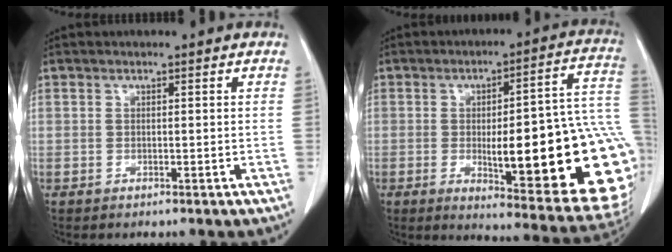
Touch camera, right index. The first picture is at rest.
{"total": 27.5, "force": [-4.5, 5.2, 26.6], "torque": [-0.247, 0.010, -0.049]}